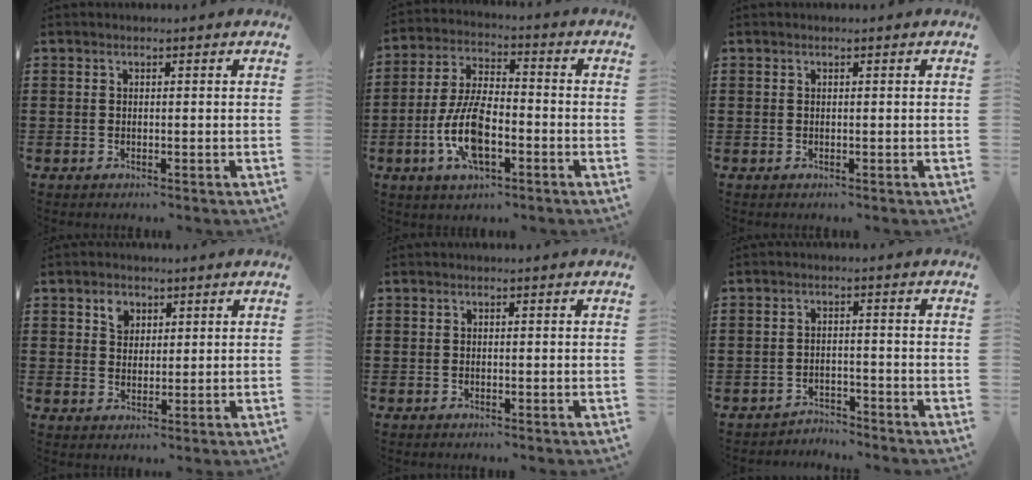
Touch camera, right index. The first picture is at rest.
{"total": 9.9, "force": [-3.2, 4.3, 8.4], "torque": [-0.192, -0.005, -0.064]}
{"total": 0.0}
{"total": 3.0, "force": [1.8, 2.2, 1.0], "torque": [-0.020, 0.005, 0.032]}
{"total": 0.0}
{"total": 2.7, "force": [-2.7, 0.3, -0.2], "torque": [-0.007, 0.001, -0.058]}